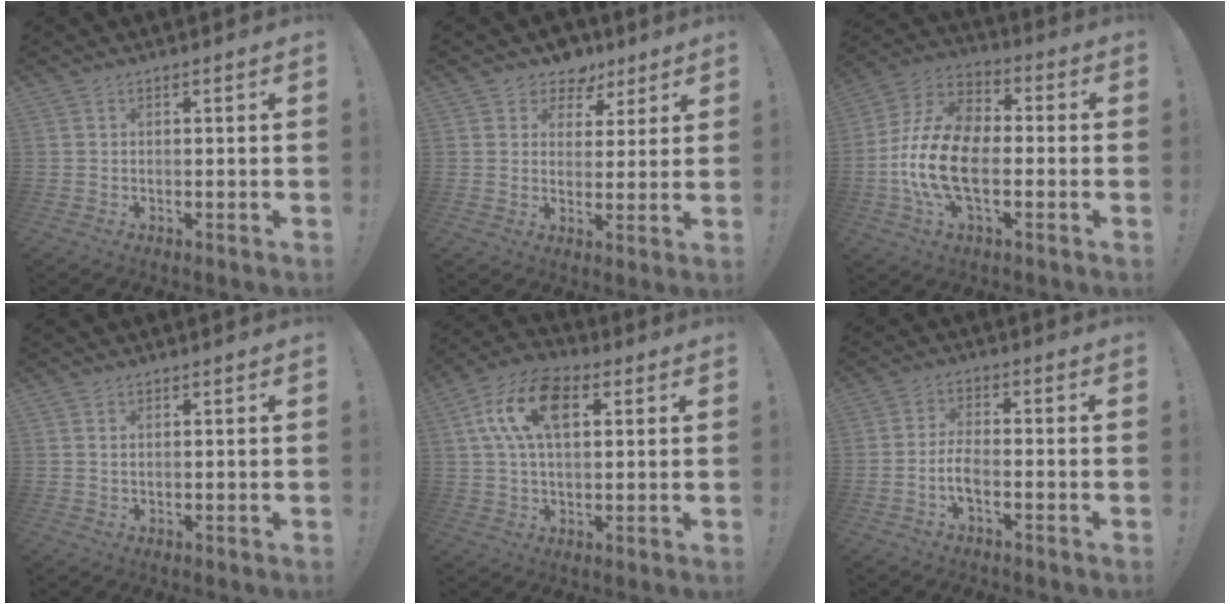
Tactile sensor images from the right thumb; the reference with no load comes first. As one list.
[{"total": 7.0, "force": [4.5, 5.2, 1.3], "torque": [-0.019, -0.030, 0.089]}, {"total": 18.2, "force": [-4.7, 10.6, 14.0], "torque": [-0.280, 0.027, -0.075]}, {"total": 1.0, "force": [0.7, 0.3, 0.7], "torque": [-0.021, 0.003, 0.014]}, {"total": 15.2, "force": [4.8, 8.8, 11.4], "torque": [-0.206, 0.006, 0.090]}, {"total": 5.4, "force": [-2.2, 1.8, 4.6], "torque": [-0.101, -0.003, -0.039]}]